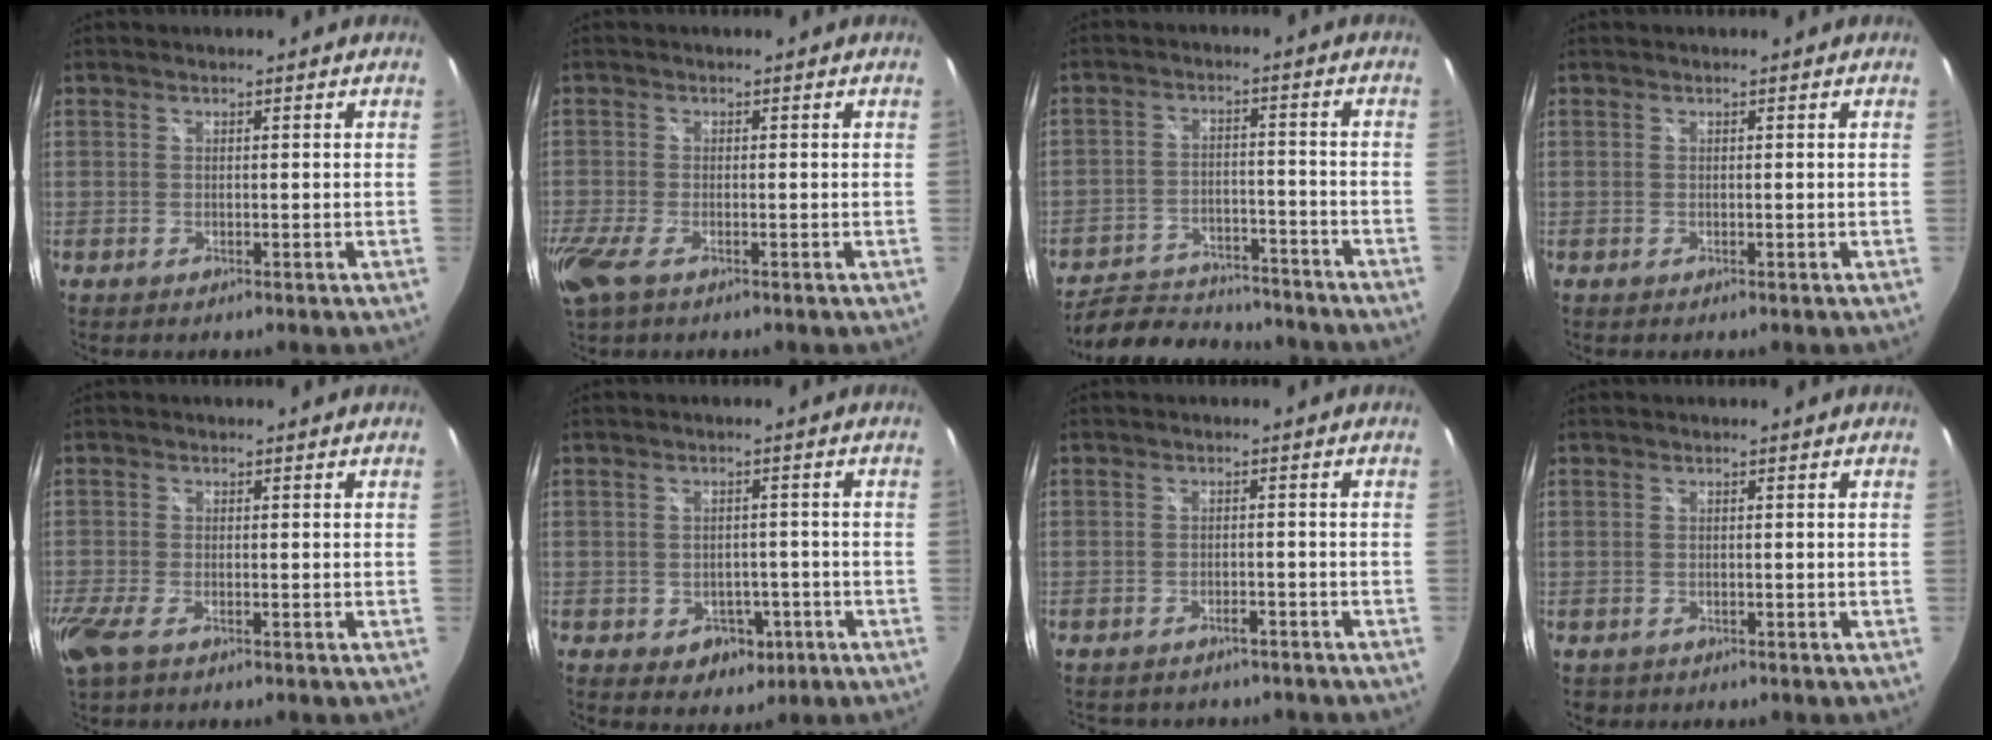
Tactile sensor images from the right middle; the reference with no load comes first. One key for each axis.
{"total": 5.5, "fx": -3.0, "fy": 1.8, "fz": 4.2, "tx": -0.100, "ty": -0.023, "tz": -0.058}
{"total": 14.5, "fx": -13.1, "fy": 4.5, "fz": 4.6, "tx": -0.109, "ty": 0.008, "tz": -0.192}
{"total": 0.0}
{"total": 5.1, "fx": -2.9, "fy": 1.8, "fz": 3.8, "tx": -0.093, "ty": -0.020, "tz": -0.057}
{"total": 5.4, "fx": -2.2, "fy": 4.4, "fz": 2.3, "tx": -0.047, "ty": 0.006, "tz": -0.014}
{"total": 5.4, "fx": -4.6, "fy": 2.2, "fz": 1.6, "tx": -0.038, "ty": -0.008, "tz": -0.060}
{"total": 1.1, "fx": -0.5, "fy": 0.9, "fz": 0.3, "tx": -0.008, "ty": -0.004, "tz": -0.006}